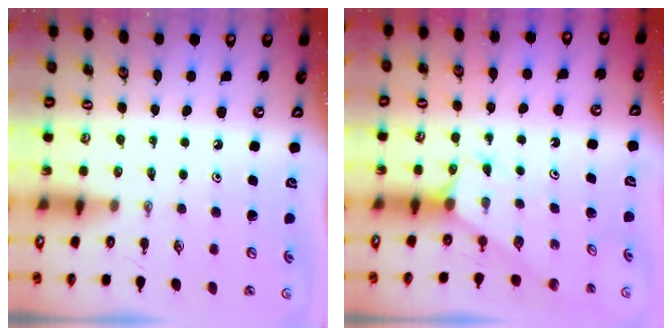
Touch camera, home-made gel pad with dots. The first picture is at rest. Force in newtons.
{"total": 2.3, "press": 2.3, "slide": 0.2}